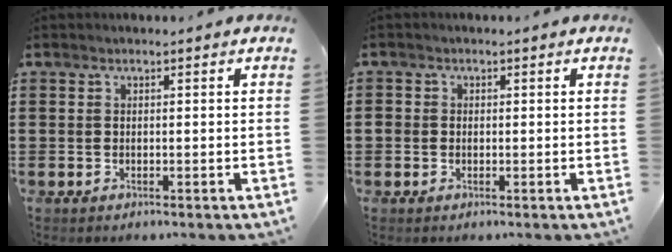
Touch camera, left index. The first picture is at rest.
{"total": 1.1, "force": [-0.2, 1.0, 0.3], "torque": [-0.008, 0.005, -0.005]}